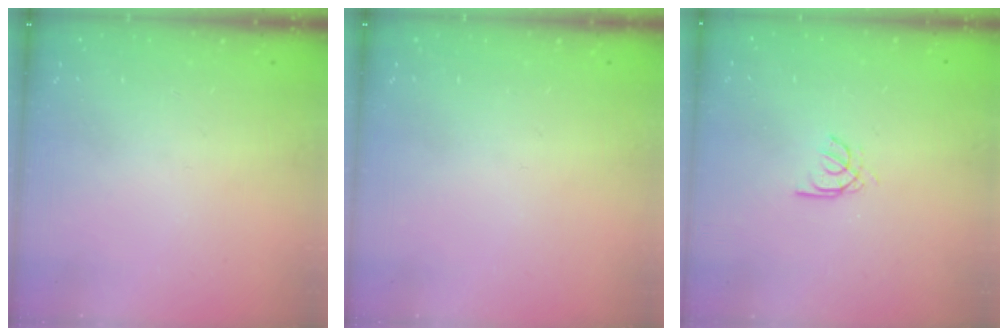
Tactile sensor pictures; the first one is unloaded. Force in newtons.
{"total": 0.0}
{"total": 2.6, "press": 2.6, "slide": 0.4}